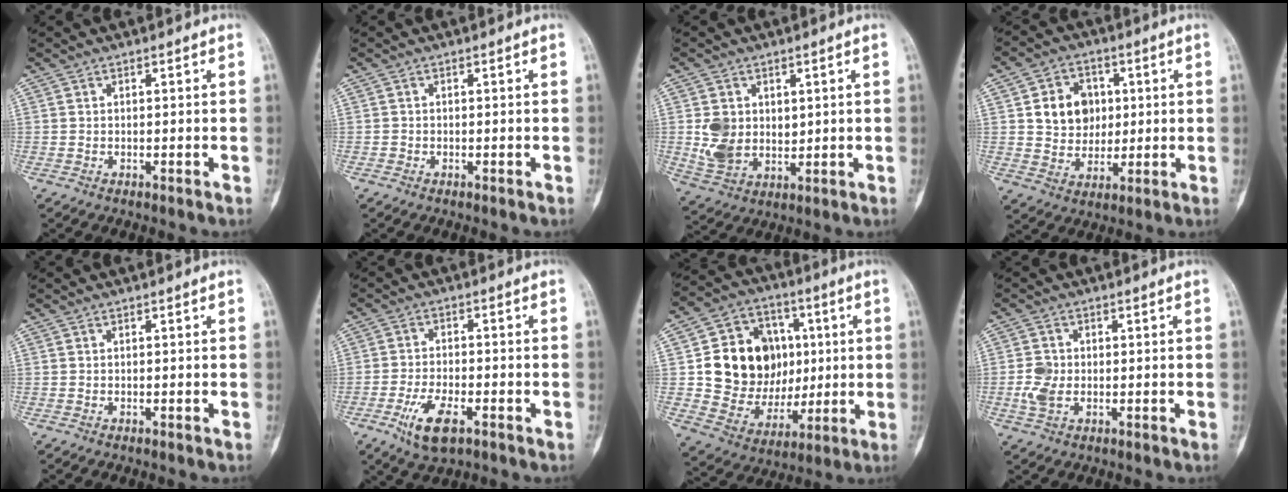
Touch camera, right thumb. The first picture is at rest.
{"total": 0.5, "force": [-0.3, 0.4, 0.0], "torque": [-0.001, 0.002, -0.006]}
{"total": 8.1, "force": [1.4, 6.4, 4.7], "torque": [-0.067, -0.014, 0.043]}
{"total": 10.1, "force": [1.9, 8.5, 5.1], "torque": [-0.039, -0.004, 0.036]}
{"total": 0.0}
{"total": 7.7, "force": [-3.7, 3.2, 6.0], "torque": [-0.115, 0.007, -0.064]}
{"total": 19.5, "force": [2.3, 15.6, 11.5], "torque": [-0.144, 0.007, 0.057]}
{"total": 4.3, "force": [-0.5, 3.1, 2.9], "torque": [-0.062, 0.003, -0.009]}